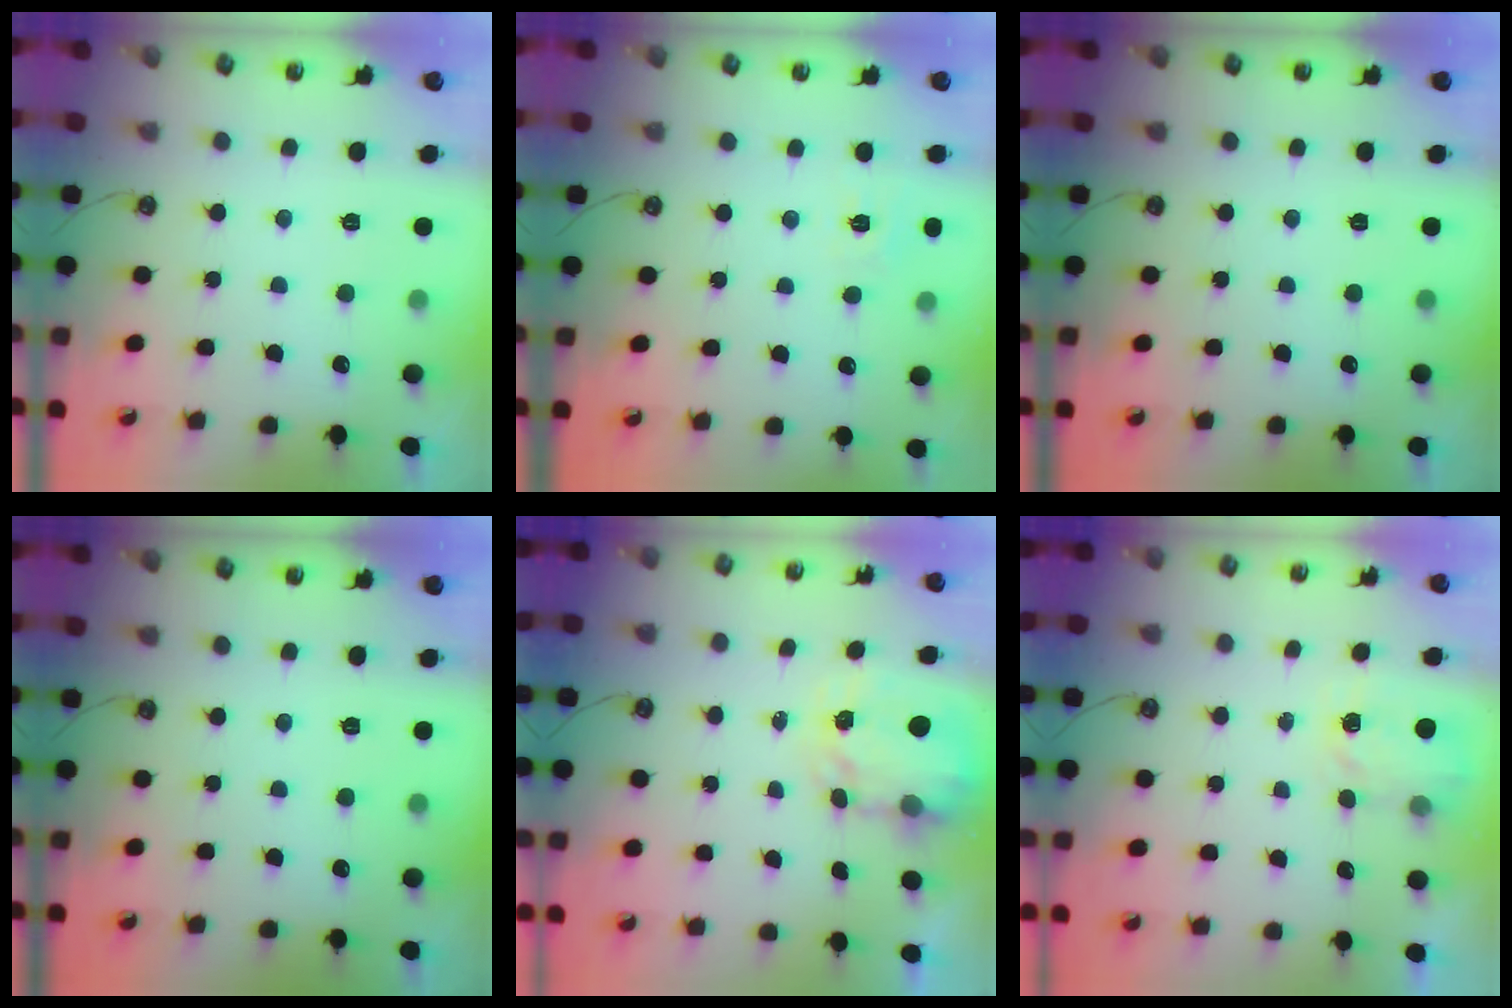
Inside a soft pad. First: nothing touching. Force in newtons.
{"total": 6.4, "press": 6.4, "slide": 0.7}
{"total": 0.0}
{"total": 0.0}
{"total": 3.4, "press": 3.3, "slide": 0.5}
{"total": 2.6, "press": 2.6, "slide": 0.4}